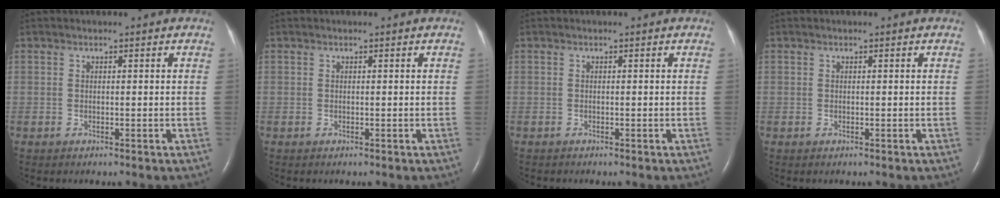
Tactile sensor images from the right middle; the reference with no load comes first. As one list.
[{"total": 0.0}, {"total": 0.0}, {"total": 0.0}]